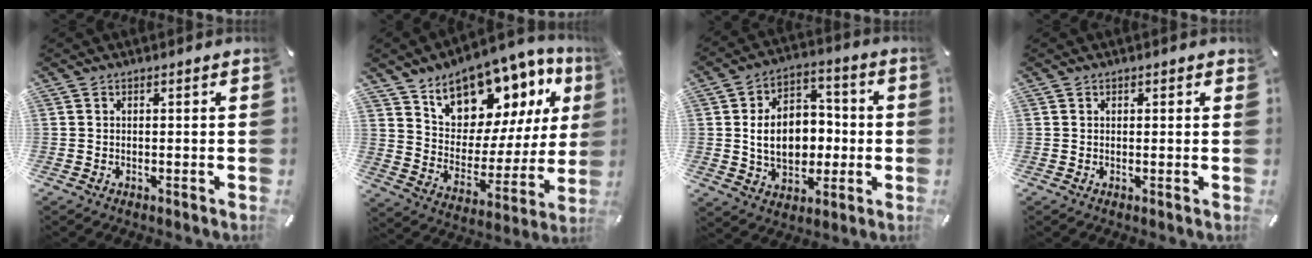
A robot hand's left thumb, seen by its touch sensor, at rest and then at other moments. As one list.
[{"total": 13.9, "force": [11.4, 7.3, 3.3], "torque": [-0.062, -0.113, 0.201]}, {"total": 13.1, "force": [-0.8, 10.0, 8.5], "torque": [-0.143, 0.016, -0.010]}, {"total": 0.7, "force": [0.4, 0.6, 0.1], "torque": [0.008, -0.002, 0.006]}]